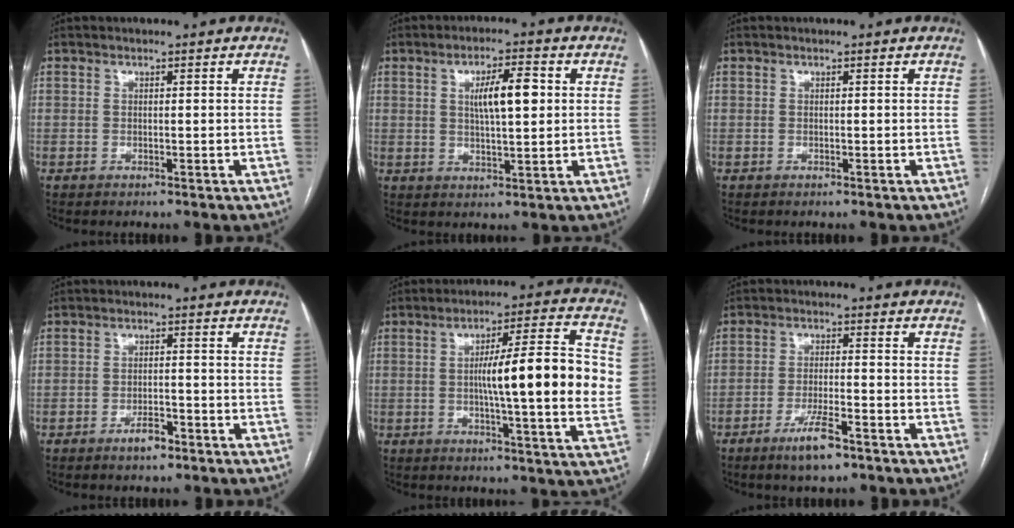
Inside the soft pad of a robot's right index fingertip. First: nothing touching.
{"total": 6.9, "force": [1.5, 1.6, 6.6], "torque": [-0.113, 0.010, 0.029]}
{"total": 0.0}
{"total": 3.1, "force": [-2.0, 1.1, 2.0], "torque": [-0.032, 0.004, -0.033]}
{"total": 15.7, "force": [0.6, 1.4, 15.6], "torque": [-0.227, 0.015, 0.003]}
{"total": 5.9, "force": [-3.9, 0.9, 4.4], "torque": [-0.086, -0.006, -0.067]}